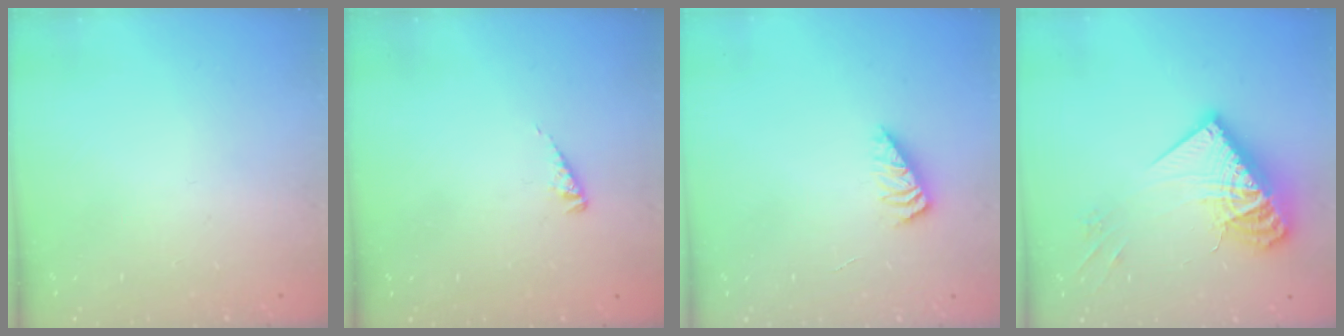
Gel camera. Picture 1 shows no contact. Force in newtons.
{"total": 2.0, "press": 2.0, "slide": 0.2}
{"total": 2.5, "press": 2.5, "slide": 0.4}
{"total": 16.5, "press": 16.4, "slide": 1.6}